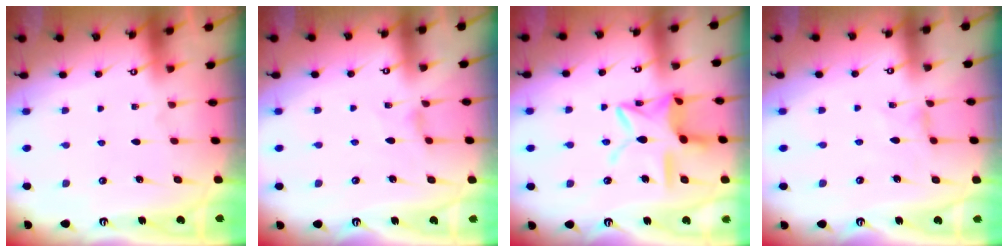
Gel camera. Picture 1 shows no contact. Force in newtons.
{"total": 2.2, "press": 2.2, "slide": 0.3}
{"total": 14.3, "press": 14.2, "slide": 1.1}
{"total": 1.0, "press": 1.0, "slide": 0.2}